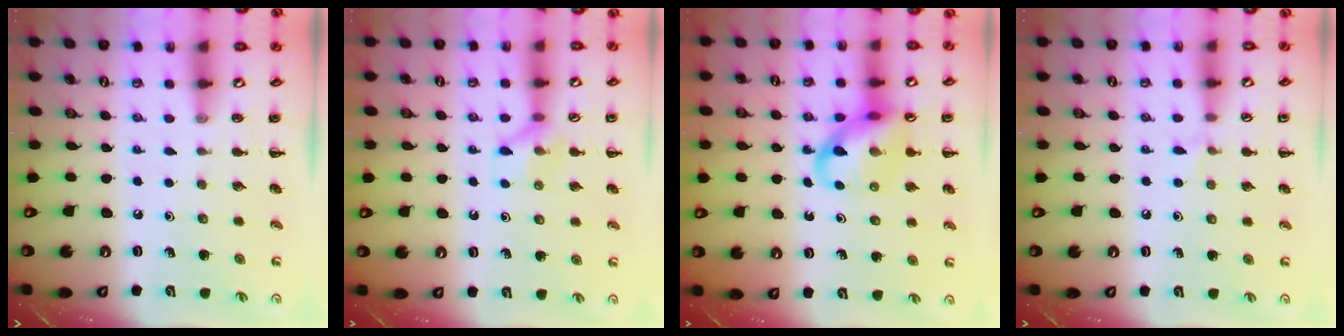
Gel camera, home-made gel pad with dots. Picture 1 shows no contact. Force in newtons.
{"total": 8.1, "press": 8.1, "slide": 0.4}
{"total": 13.3, "press": 13.1, "slide": 2.1}
{"total": 4.3, "press": 4.1, "slide": 1.5}